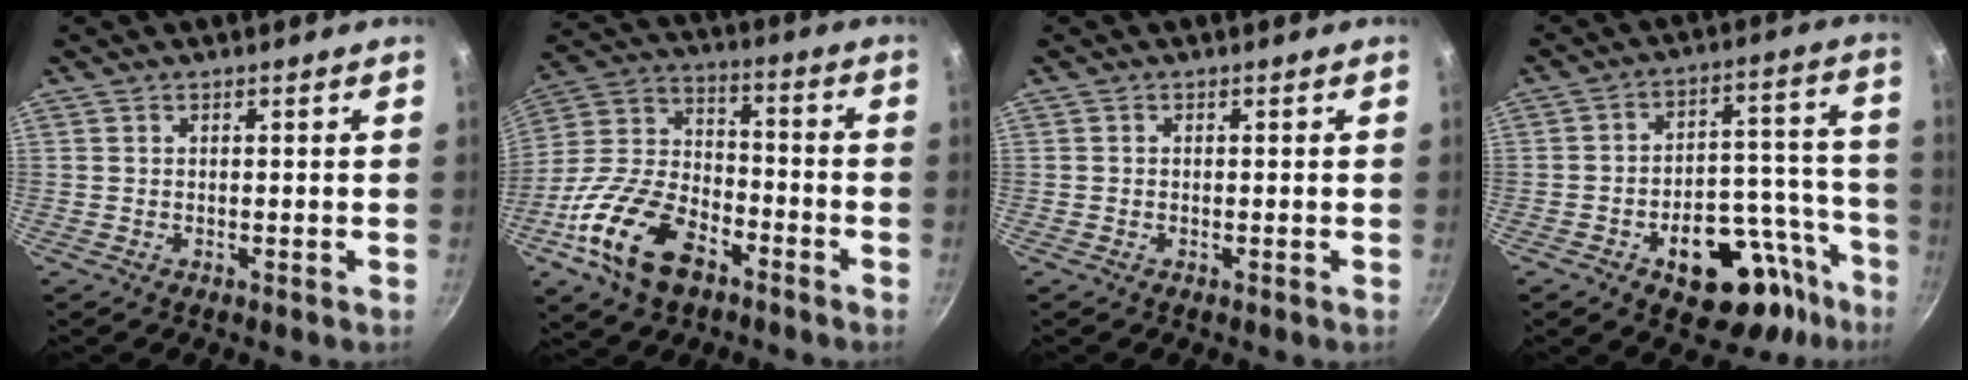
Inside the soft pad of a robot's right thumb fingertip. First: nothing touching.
{"total": 19.3, "force": [-9.7, 11.2, 12.3], "torque": [-0.218, 0.058, -0.191]}
{"total": 0.0}
{"total": 22.2, "force": [-11.3, 12.5, 14.5], "torque": [-0.120, 0.073, -0.154]}